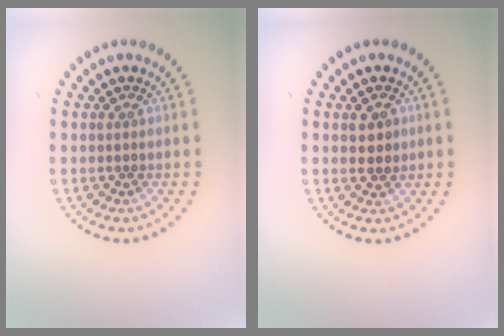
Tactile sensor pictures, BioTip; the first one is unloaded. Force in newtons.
{"total": 1.9, "press": 1.8, "slide": 0.4}